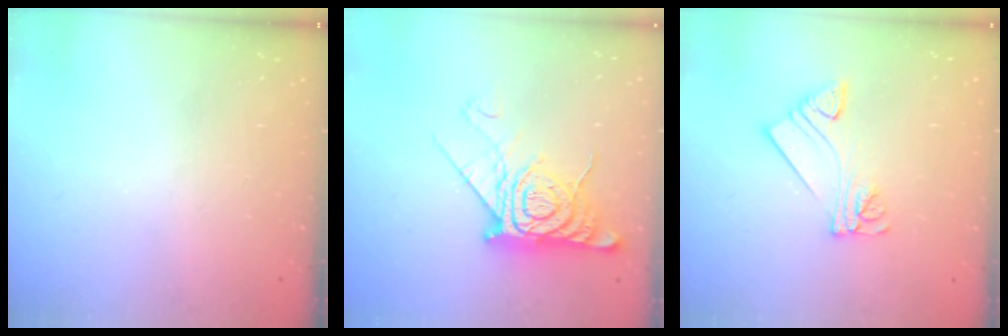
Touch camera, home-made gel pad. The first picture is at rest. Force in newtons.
{"total": 15.0, "press": 15.0, "slide": 1.3}
{"total": 9.7, "press": 9.7, "slide": 0.9}